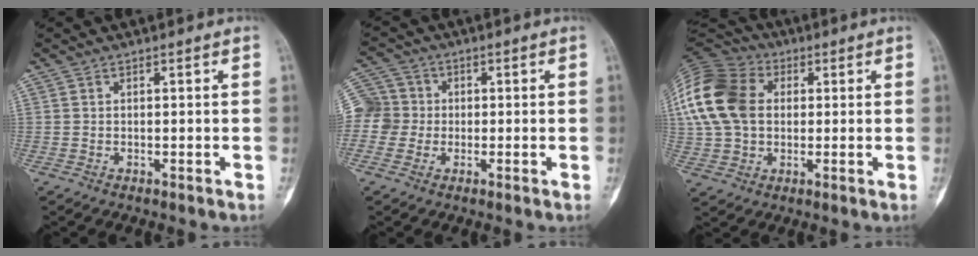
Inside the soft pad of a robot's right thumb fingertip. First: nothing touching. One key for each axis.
{"total": 9.2, "fx": -0.2, "fy": 8.9, "fz": 2.1, "tx": -0.035, "ty": 0.031, "tz": -0.006}
{"total": 18.5, "fx": 3.0, "fy": 13.5, "fz": 12.3, "tx": -0.251, "ty": 0.020, "tz": 0.049}